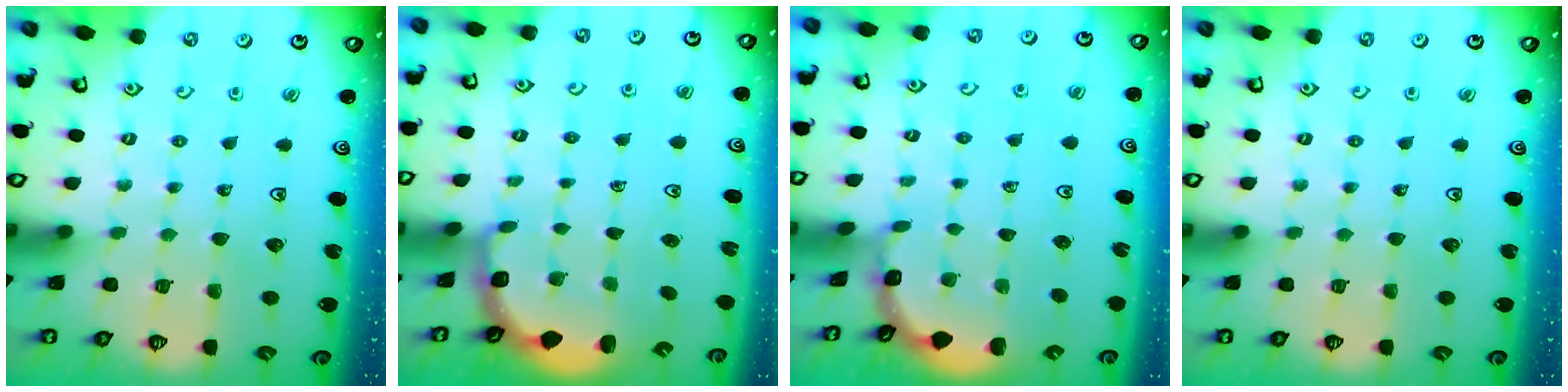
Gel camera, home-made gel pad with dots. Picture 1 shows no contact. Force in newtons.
{"total": 2.8, "press": 2.3, "slide": 1.7}
{"total": 1.0, "press": 0.9, "slide": 0.2}
{"total": 0.0}